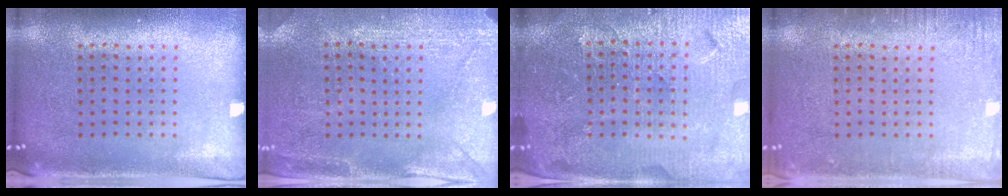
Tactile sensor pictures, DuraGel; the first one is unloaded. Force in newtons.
{"total": 2.8, "press": 2.7, "slide": 0.9}
{"total": 4.8, "press": 4.5, "slide": 1.7}
{"total": 2.0, "press": 1.9, "slide": 0.2}